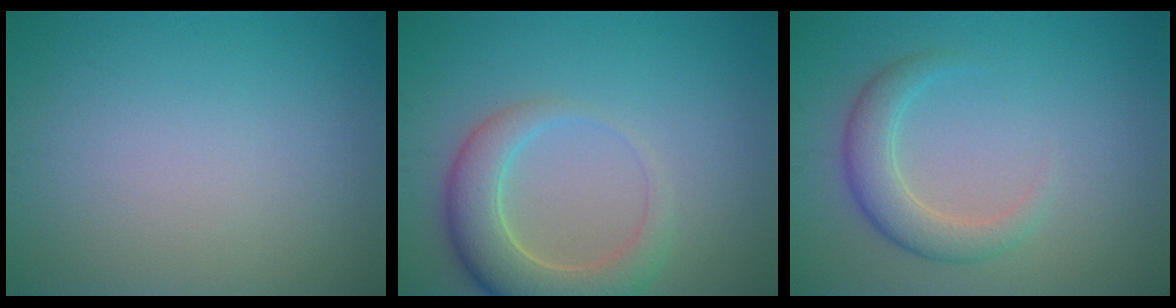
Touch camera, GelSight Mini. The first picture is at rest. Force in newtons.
{"total": 5.6, "press": 5.6, "slide": 0.7}
{"total": 3.4, "press": 3.4, "slide": 0.2}